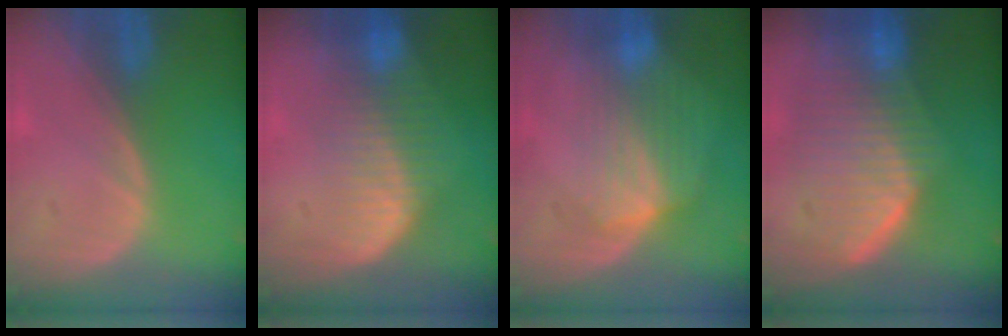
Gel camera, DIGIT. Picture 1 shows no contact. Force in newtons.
{"total": 7.5, "press": 6.7, "slide": 3.4}
{"total": 7.2, "press": 6.5, "slide": 3.0}
{"total": 9.9, "press": 8.9, "slide": 4.2}